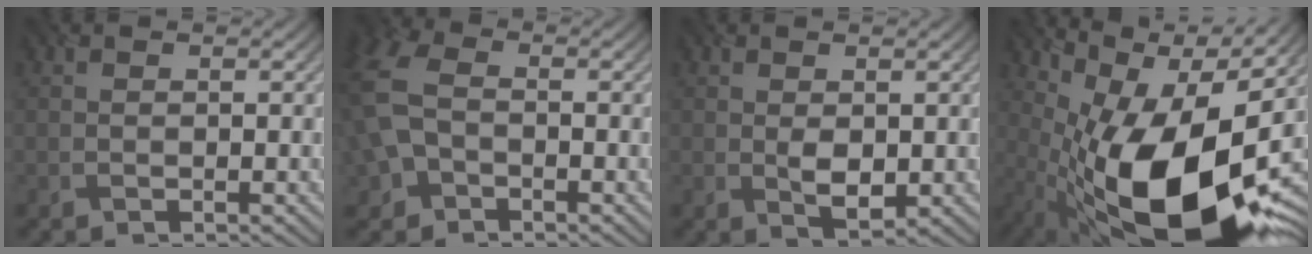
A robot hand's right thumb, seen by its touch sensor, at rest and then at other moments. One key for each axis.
{"total": 9.2, "fx": -1.9, "fy": 6.7, "fz": 6.0, "tx": -0.174, "ty": -0.003, "tz": -0.043}
{"total": 2.5, "fx": 0.2, "fy": 1.4, "fz": 2.1, "tx": -0.040, "ty": -0.006, "tz": 0.009}
{"total": 18.3, "fx": -2.0, "fy": 8.3, "fz": 16.2, "tx": -0.270, "ty": -0.027, "tz": -0.021}